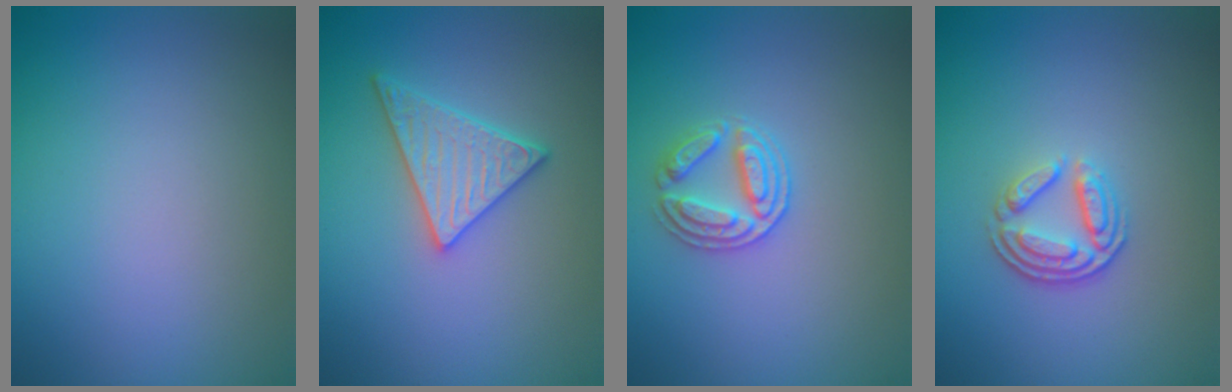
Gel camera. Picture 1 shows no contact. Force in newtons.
{"total": 3.5, "press": 3.3, "slide": 1.1}
{"total": 2.7, "press": 2.6, "slide": 0.7}
{"total": 3.5, "press": 2.6, "slide": 2.4}